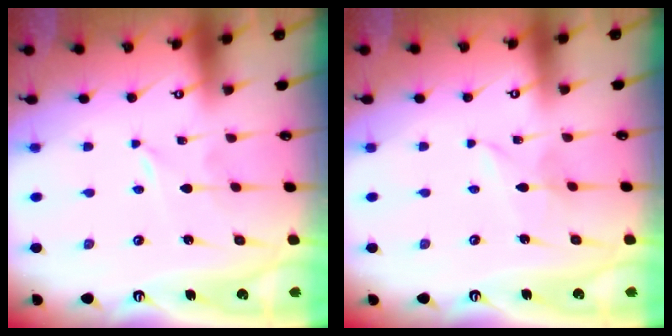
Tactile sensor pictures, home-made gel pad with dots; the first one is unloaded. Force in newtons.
{"total": 2.0, "press": 2.0, "slide": 0.0}